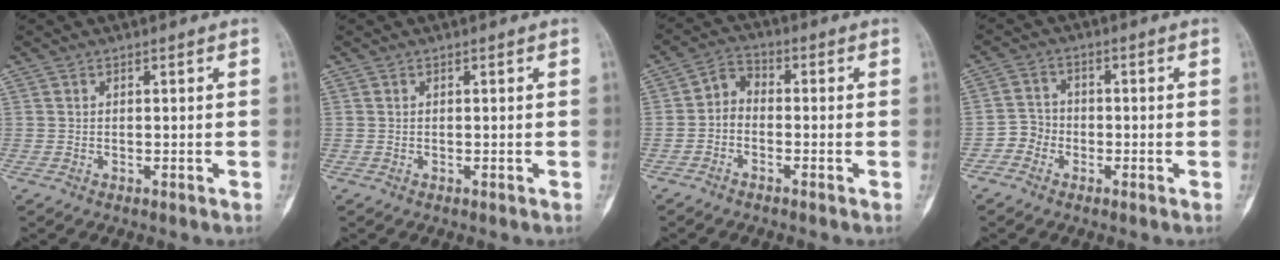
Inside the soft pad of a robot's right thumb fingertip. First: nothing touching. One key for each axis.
{"total": 0.0}
{"total": 4.0, "fx": -1.3, "fy": 2.8, "fz": 2.6, "tx": -0.036, "ty": 0.026, "tz": -0.040}
{"total": 3.7, "fx": -1.9, "fy": 3.2, "fz": 0.5, "tx": 0.014, "ty": 0.016, "tz": -0.049}